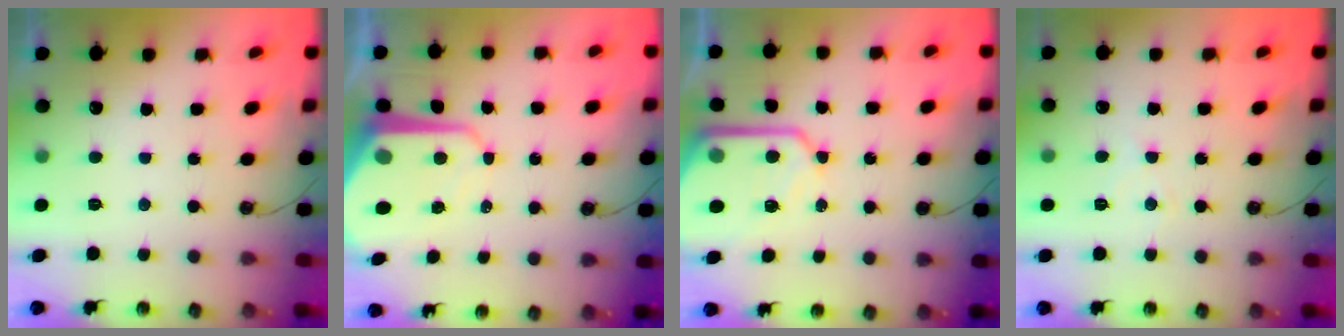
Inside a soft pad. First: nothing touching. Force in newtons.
{"total": 11.2, "press": 11.1, "slide": 1.0}
{"total": 12.5, "press": 12.4, "slide": 1.3}
{"total": 4.6, "press": 4.6, "slide": 0.6}